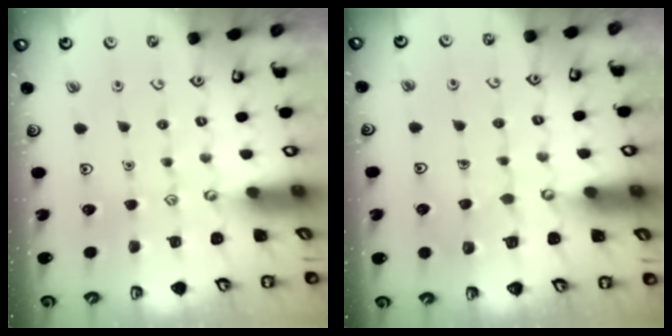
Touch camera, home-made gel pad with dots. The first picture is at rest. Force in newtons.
{"total": 3.8, "press": 3.7, "slide": 0.3}